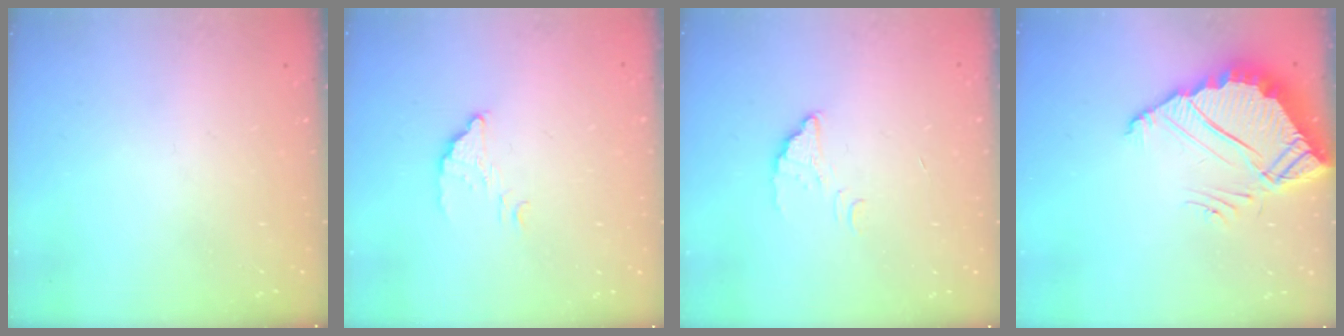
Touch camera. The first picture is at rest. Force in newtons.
{"total": 3.3, "press": 3.3, "slide": 0.1}
{"total": 2.6, "press": 2.6, "slide": 0.1}
{"total": 8.5, "press": 8.5, "slide": 0.5}